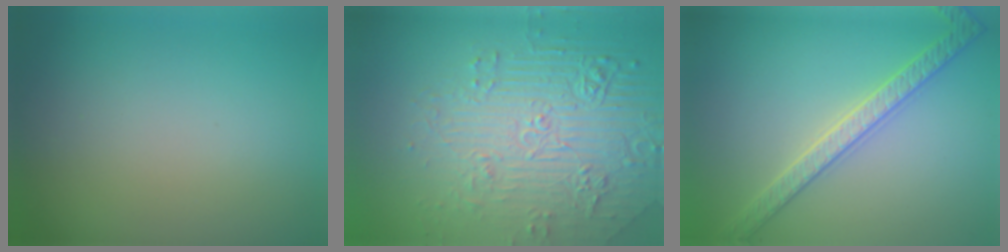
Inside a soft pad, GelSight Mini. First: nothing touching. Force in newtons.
{"total": 8.1, "press": 5.8, "slide": 5.7}
{"total": 3.4, "press": 3.4, "slide": 0.6}